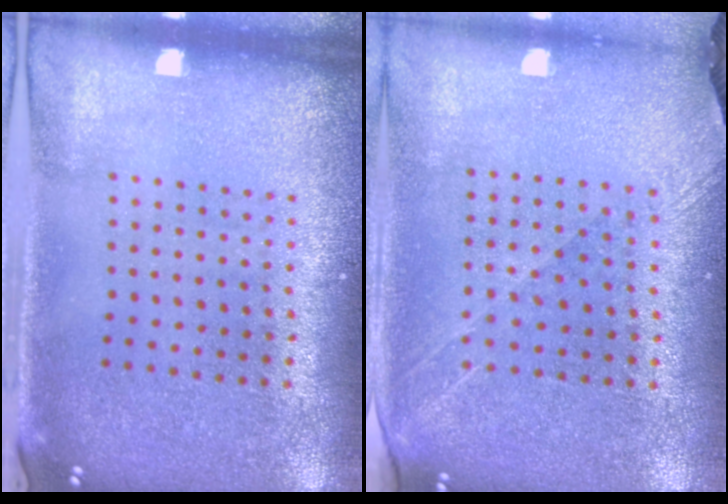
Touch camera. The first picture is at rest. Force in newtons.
{"total": 1.3, "press": 1.2, "slide": 0.6}